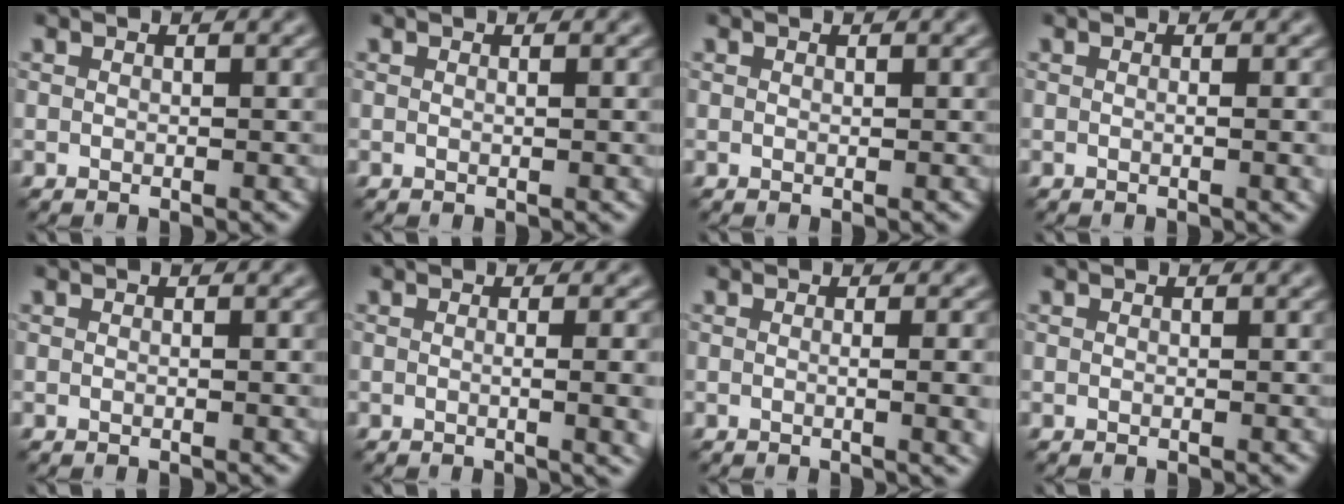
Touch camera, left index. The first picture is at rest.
{"total": 0.9, "force": [0.1, 0.3, 0.8], "torque": [-0.005, 0.003, -0.001]}
{"total": 0.0}
{"total": 1.9, "force": [-0.1, 0.6, 1.8], "torque": [-0.018, -0.001, -0.005]}
{"total": 0.6, "force": [0.0, 0.1, 0.6], "torque": [-0.008, -0.001, -0.001]}
{"total": 4.8, "force": [-0.2, 1.9, 4.4], "torque": [-0.030, 0.004, -0.004]}
{"total": 4.1, "force": [-0.1, 1.6, 3.7], "torque": [-0.026, 0.004, -0.004]}
{"total": 0.0}